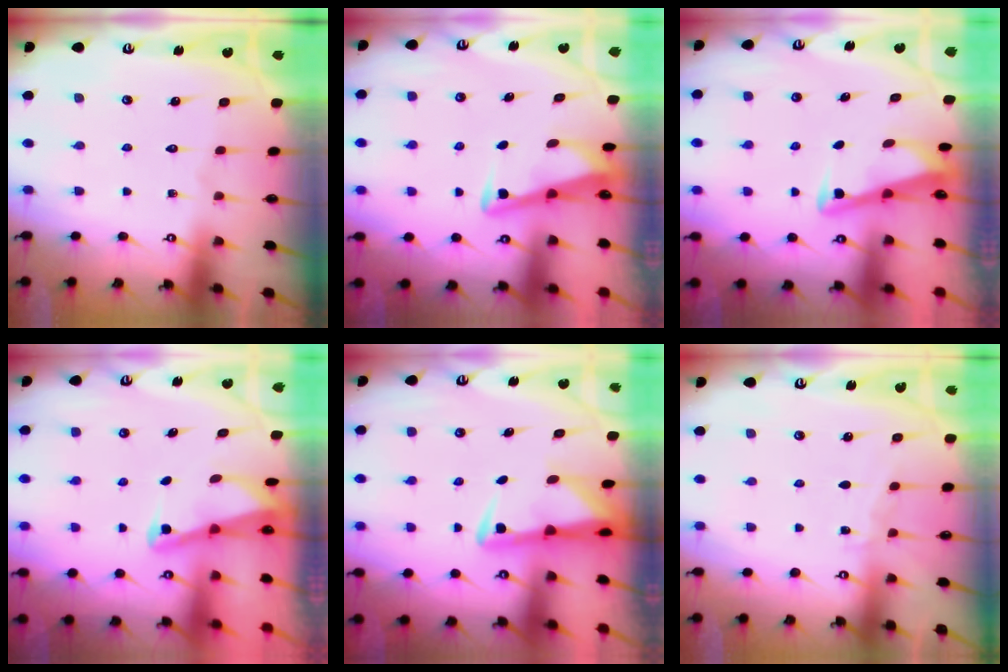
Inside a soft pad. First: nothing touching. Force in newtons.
{"total": 3.5, "press": 3.5, "slide": 0.3}
{"total": 3.4, "press": 3.4, "slide": 0.4}
{"total": 2.0, "press": 2.0, "slide": 0.4}
{"total": 2.9, "press": 2.8, "slide": 0.5}
{"total": 4.8, "press": 4.7, "slide": 0.4}